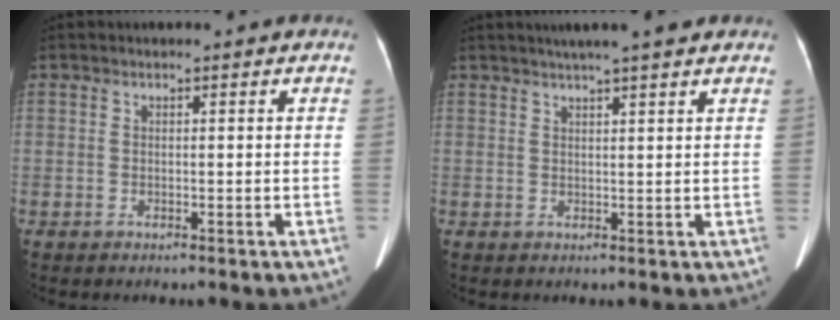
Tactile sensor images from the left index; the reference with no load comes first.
{"total": 7.2, "force": [5.8, 0.2, 4.1], "torque": [-0.059, 0.026, 0.078]}